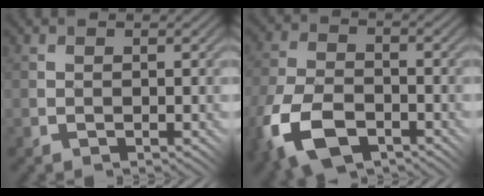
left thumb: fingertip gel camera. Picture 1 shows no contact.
{"total": 12.0, "force": [-6.3, 6.8, 7.6], "torque": [-0.209, -0.039, -0.114]}